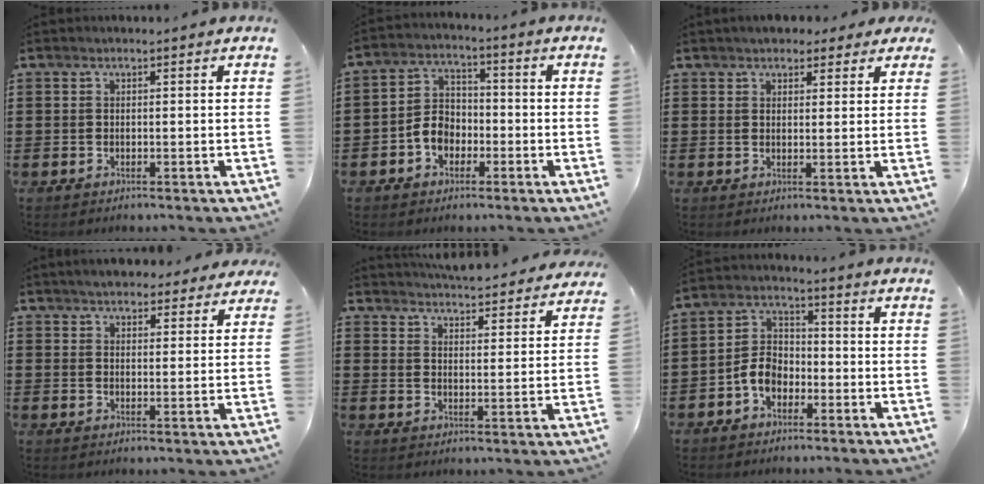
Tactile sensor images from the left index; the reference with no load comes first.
{"total": 5.6, "force": [-2.6, 4.1, 2.8], "torque": [-0.076, 0.009, -0.057]}
{"total": 3.1, "force": [2.6, 1.4, 0.9], "torque": [-0.019, 0.002, 0.046]}
{"total": 4.1, "force": [3.9, 0.9, 0.9], "torque": [-0.030, -0.007, 0.073]}
{"total": 4.9, "force": [4.9, 0.0, 0.6], "torque": [-0.024, -0.034, 0.083]}
{"total": 5.6, "force": [-2.8, 3.9, 2.9], "torque": [-0.077, 0.010, -0.060]}